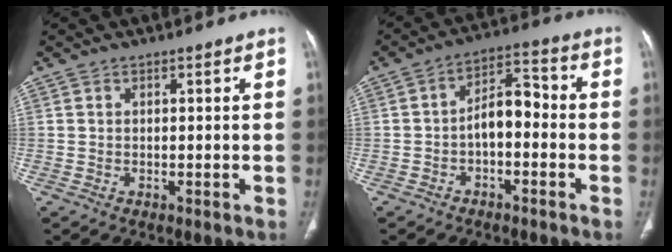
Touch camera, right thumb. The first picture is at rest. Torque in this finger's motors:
{"motor_torque": [1.01, 1.41, 1.08, -0.40, 0.03]}